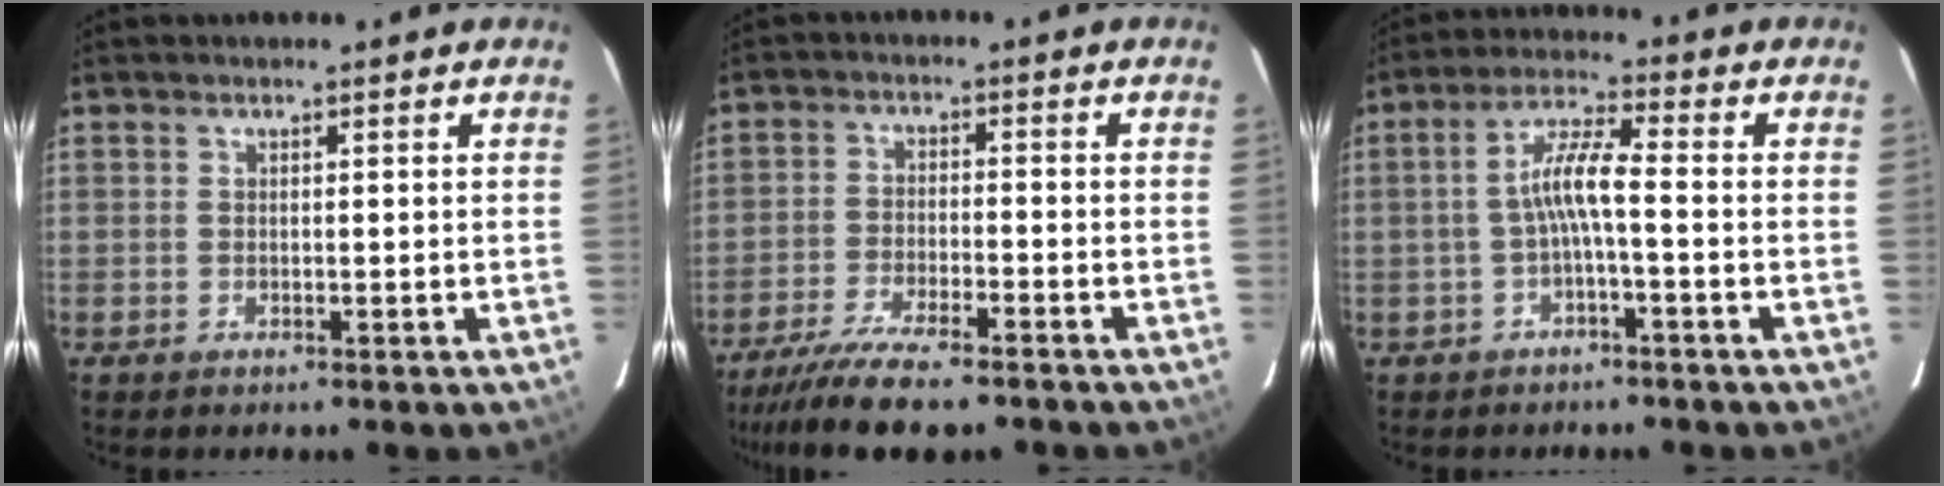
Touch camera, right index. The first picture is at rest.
{"total": 12.2, "force": [-10.0, 2.4, 6.6], "torque": [-0.153, -0.031, -0.173]}
{"total": 5.6, "force": [-1.6, 0.3, 5.4], "torque": [-0.117, 0.014, -0.029]}